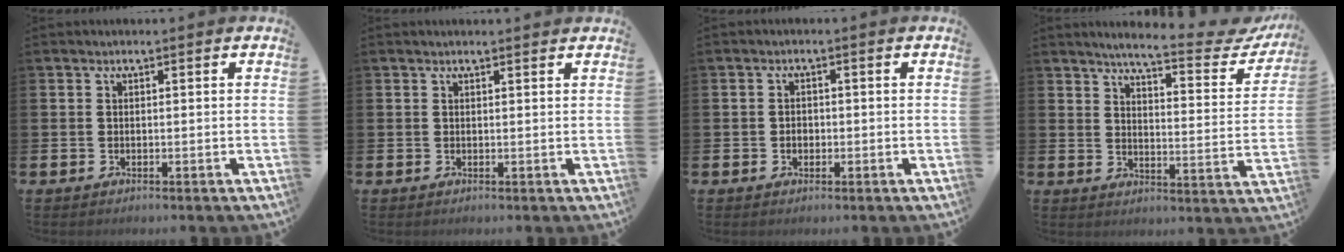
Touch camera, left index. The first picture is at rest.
{"total": 0.7, "force": [0.7, -0.1, 0.1], "torque": [0.006, -0.005, 0.011]}
{"total": 1.4, "force": [-0.3, 1.1, 0.7], "torque": [-0.005, 0.002, -0.010]}
{"total": 5.8, "force": [5.2, 0.4, 2.4], "torque": [-0.058, -0.041, 0.080]}